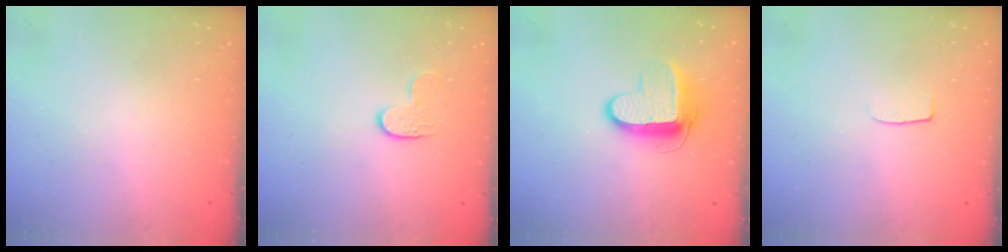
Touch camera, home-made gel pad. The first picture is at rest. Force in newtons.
{"total": 3.6, "press": 3.6, "slide": 0.3}
{"total": 10.2, "press": 10.1, "slide": 0.8}
{"total": 4.0, "press": 4.0, "slide": 0.2}